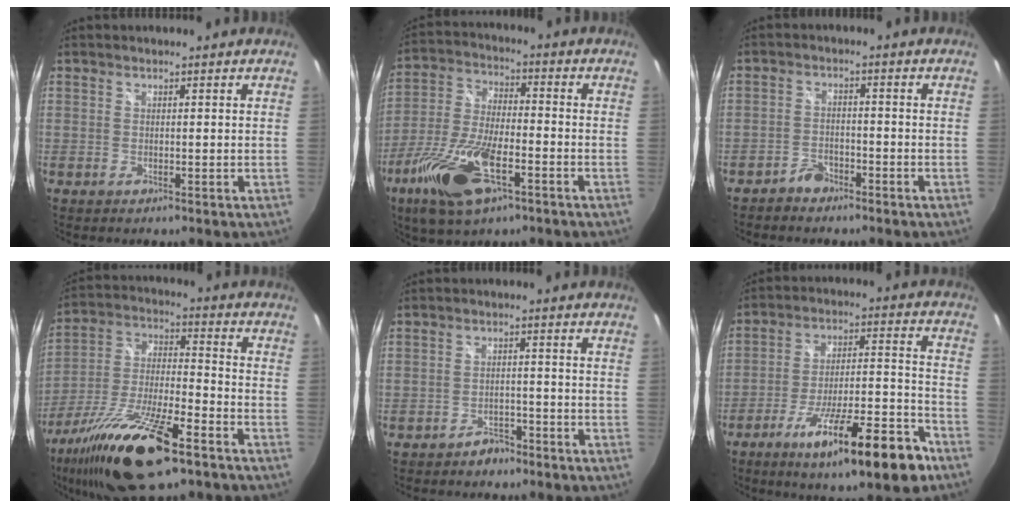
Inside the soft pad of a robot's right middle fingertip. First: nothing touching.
{"total": 16.2, "force": [-8.3, 6.3, 12.4], "torque": [-0.268, -0.027, -0.158]}
{"total": 3.5, "force": [-2.9, 1.8, 0.7], "torque": [-0.025, 0.007, -0.052]}
{"total": 20.9, "force": [-12.8, 5.7, 15.5], "torque": [-0.305, -0.041, -0.233]}
{"total": 3.5, "force": [-2.9, 2.0, 0.6], "torque": [-0.017, 0.009, -0.040]}
{"total": 19.1, "force": [-12.1, 3.1, 14.4], "torque": [-0.241, -0.032, -0.189]}